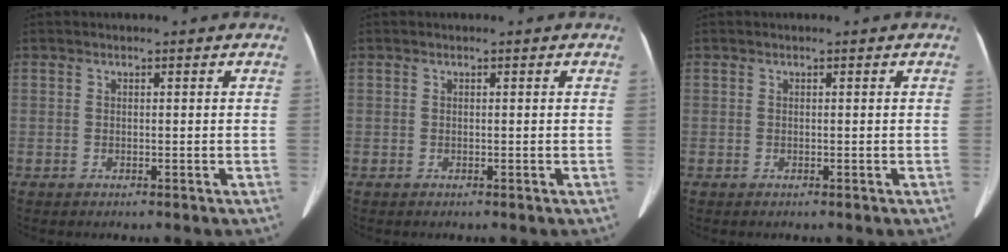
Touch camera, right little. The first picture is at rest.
{"total": 0.0}
{"total": 0.0}